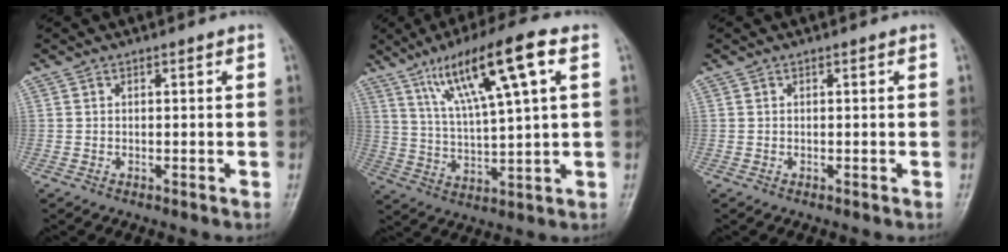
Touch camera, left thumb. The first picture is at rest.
{"total": 15.5, "force": [6.9, 2.3, 13.7], "torque": [-0.247, -0.008, 0.127]}
{"total": 0.0}